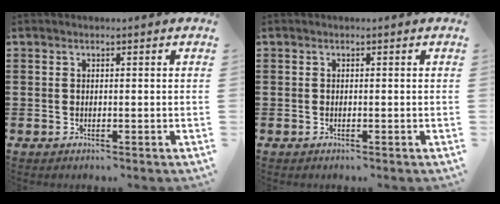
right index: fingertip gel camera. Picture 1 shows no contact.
{"total": 0.0}